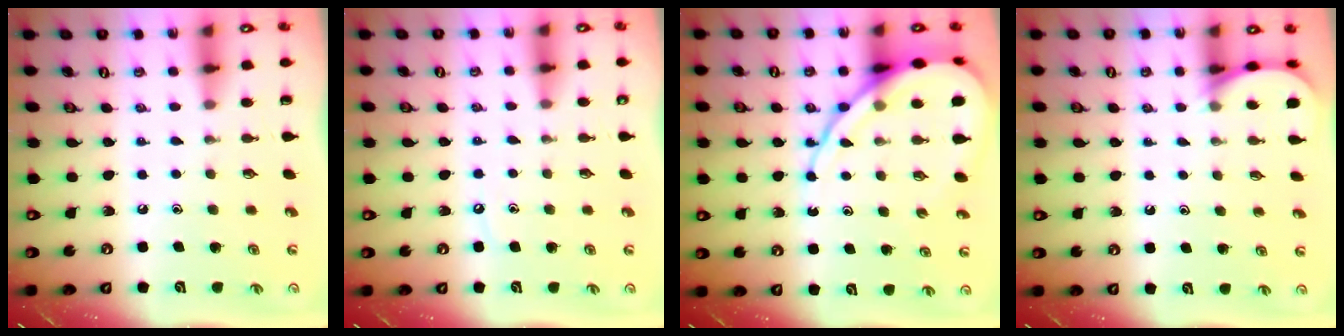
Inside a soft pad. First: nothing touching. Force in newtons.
{"total": 3.5, "press": 3.4, "slide": 0.5}
{"total": 14.9, "press": 14.9, "slide": 1.6}
{"total": 4.5, "press": 4.5, "slide": 0.4}